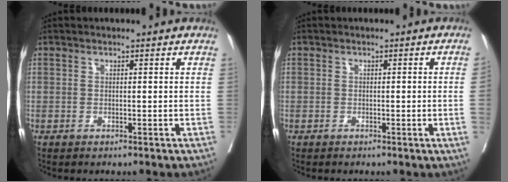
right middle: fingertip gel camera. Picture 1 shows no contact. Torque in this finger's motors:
{"motor_torque": [1.01, -1.13, -0.06, -0.21]}